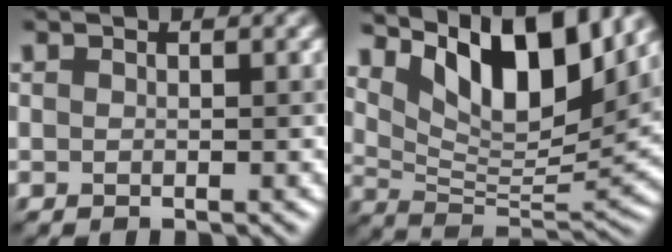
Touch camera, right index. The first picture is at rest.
{"total": 9.9, "force": [6.3, 3.4, 6.9], "torque": [-0.109, 0.000, 0.120]}